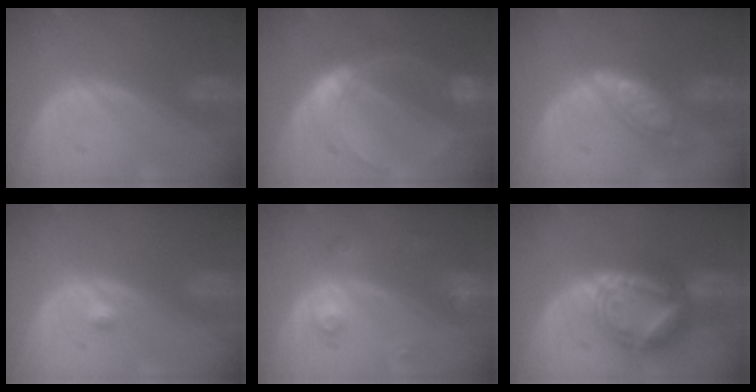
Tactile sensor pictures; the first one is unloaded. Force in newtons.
{"total": 8.3, "press": 8.3, "slide": 0.7}
{"total": 6.7, "press": 6.7, "slide": 0.4}
{"total": 1.1, "press": 0.9, "slide": 0.5}
{"total": 3.4, "press": 3.1, "slide": 1.2}
{"total": 9.0, "press": 9.0, "slide": 0.9}